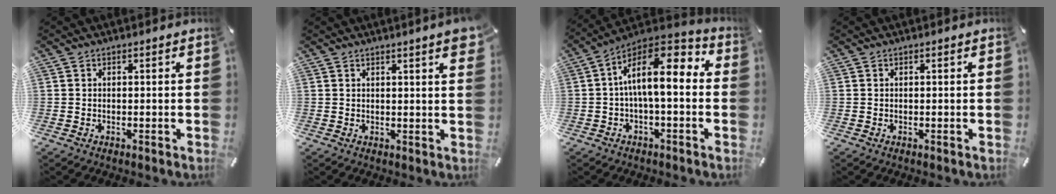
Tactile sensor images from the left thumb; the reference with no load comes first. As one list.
[{"total": 3.6, "force": [2.0, 0.4, 3.0], "torque": [-0.045, -0.009, 0.031]}, {"total": 13.8, "force": [1.4, 6.0, 12.4], "torque": [-0.216, -0.008, 0.025]}, {"total": 0.0}]